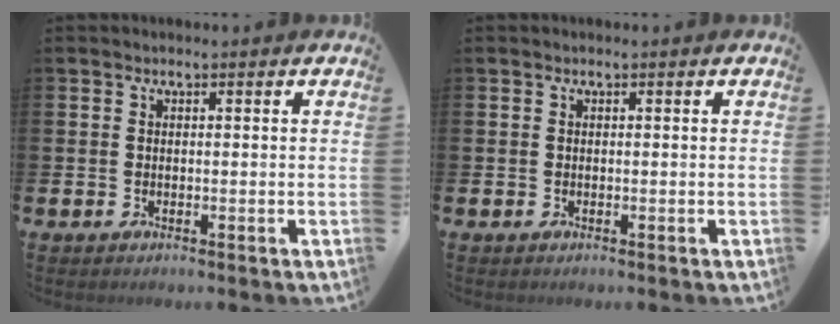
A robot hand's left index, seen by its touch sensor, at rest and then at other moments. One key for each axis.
{"total": 0.0}